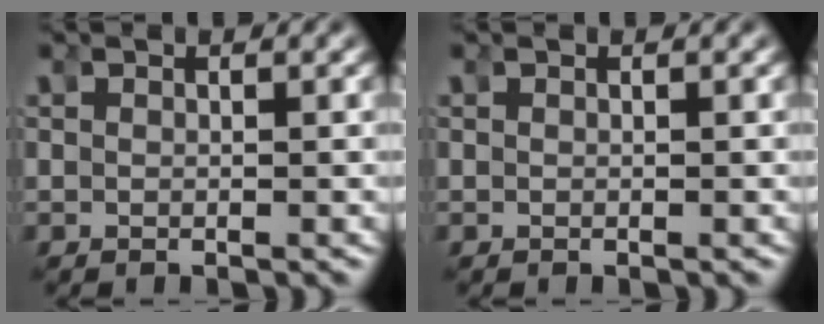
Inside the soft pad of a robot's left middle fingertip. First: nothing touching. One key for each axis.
{"total": 0.0}